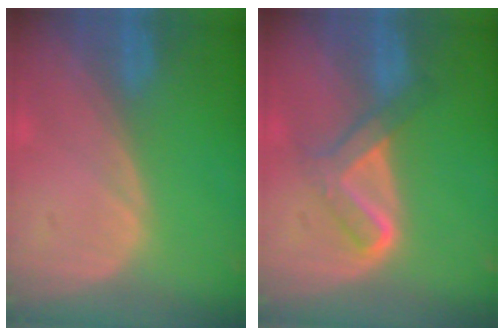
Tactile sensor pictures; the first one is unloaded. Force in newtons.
{"total": 5.2, "press": 5.2, "slide": 0.4}